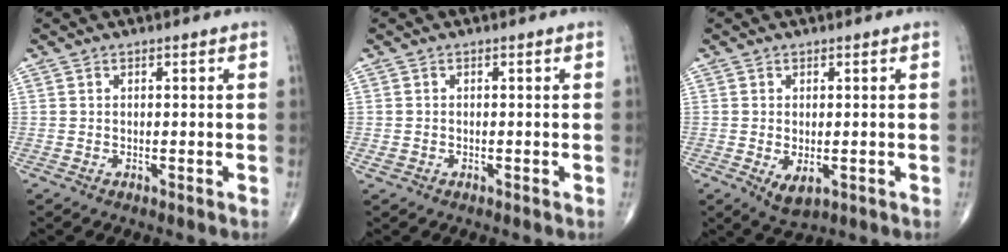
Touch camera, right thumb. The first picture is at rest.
{"total": 0.8, "force": [-0.3, 0.7, 0.3], "torque": [-0.010, 0.002, -0.003]}
{"total": 3.8, "force": [-0.9, 2.0, 3.1], "torque": [-0.047, -0.009, -0.005]}